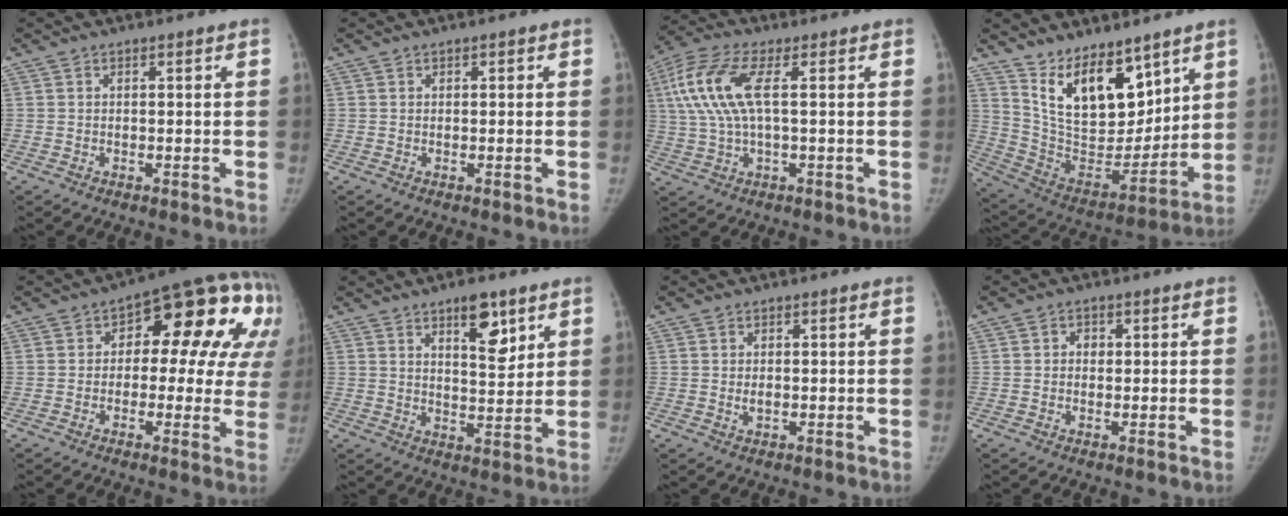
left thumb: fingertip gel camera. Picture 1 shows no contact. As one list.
[{"total": 0.5, "force": [0.2, 0.3, 0.3], "torque": [0.002, 0.001, 0.001]}, {"total": 11.2, "force": [2.1, 3.9, 10.3], "torque": [-0.261, 0.018, 0.038]}, {"total": 18.6, "force": [11.5, 9.2, 11.3], "torque": [-0.133, -0.080, 0.225]}, {"total": 19.5, "force": [5.6, 11.0, 15.1], "torque": [-0.119, 0.029, 0.060]}, {"total": 8.6, "force": [4.9, 3.4, 6.1], "torque": [-0.068, -0.032, 0.075]}, {"total": 1.3, "force": [0.0, 0.8, 1.0], "torque": [-0.012, -0.001, -0.001]}, {"total": 1.9, "force": [0.2, 1.7, 0.7], "torque": [0.001, 0.004, -0.002]}]